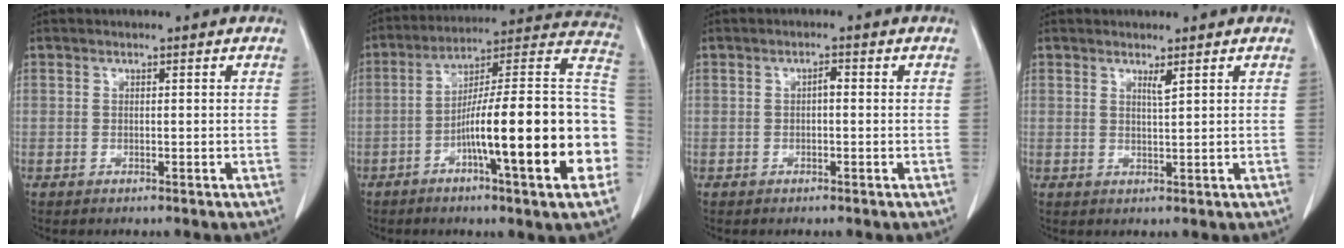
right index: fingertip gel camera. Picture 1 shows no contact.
{"total": 23.8, "force": [-6.3, 1.6, 22.9], "torque": [-0.256, 0.018, -0.098]}
{"total": 1.2, "force": [-0.1, 0.4, 1.1], "torque": [-0.017, 0.004, -0.002]}
{"total": 1.3, "force": [0.9, -0.2, 0.9], "torque": [-0.019, -0.010, 0.017]}